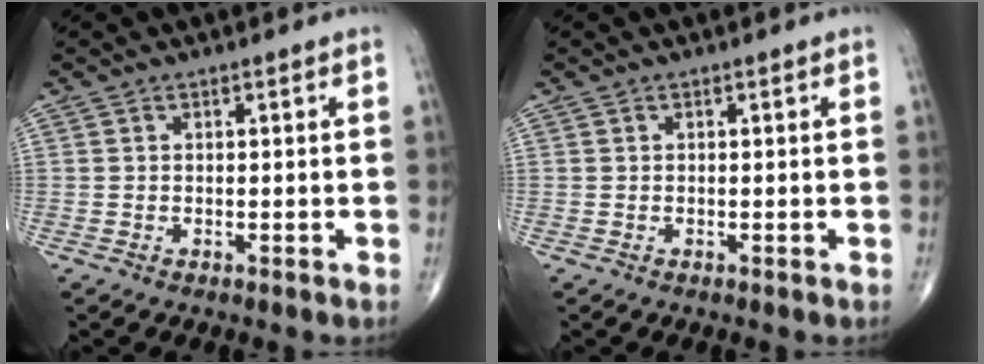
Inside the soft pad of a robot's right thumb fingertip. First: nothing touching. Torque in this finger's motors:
{"motor_torque": [0.04, 0.00, 0.02, 0.03, 0.04]}